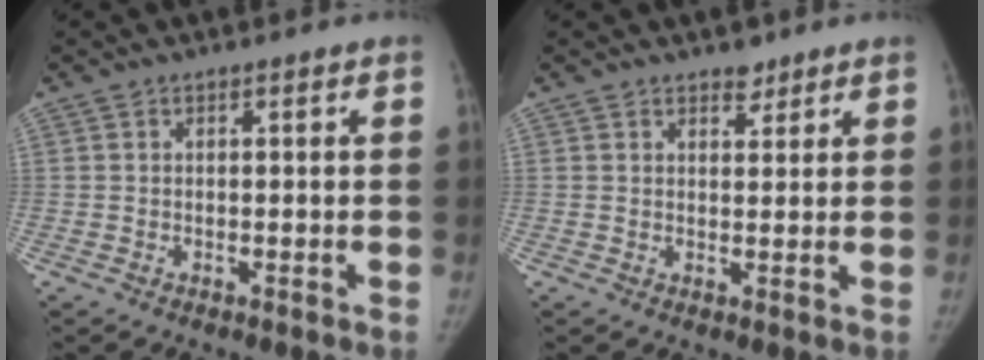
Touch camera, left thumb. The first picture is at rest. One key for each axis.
{"total": 2.5, "fx": 1.9, "fy": 1.4, "fz": 0.8, "tx": 0.009, "ty": -0.013, "tz": 0.026}